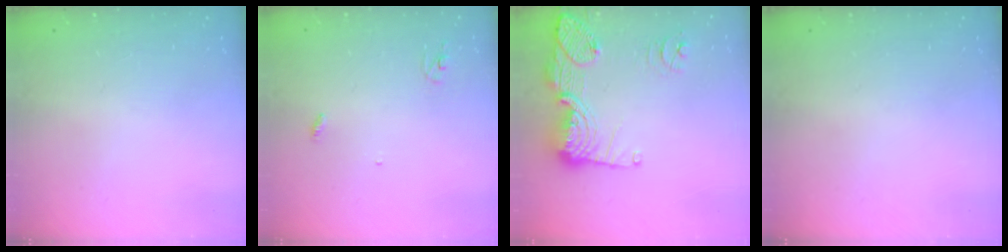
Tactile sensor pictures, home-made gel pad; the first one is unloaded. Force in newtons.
{"total": 3.0, "press": 2.9, "slide": 0.2}
{"total": 17.6, "press": 17.3, "slide": 3.3}
{"total": 0.0}